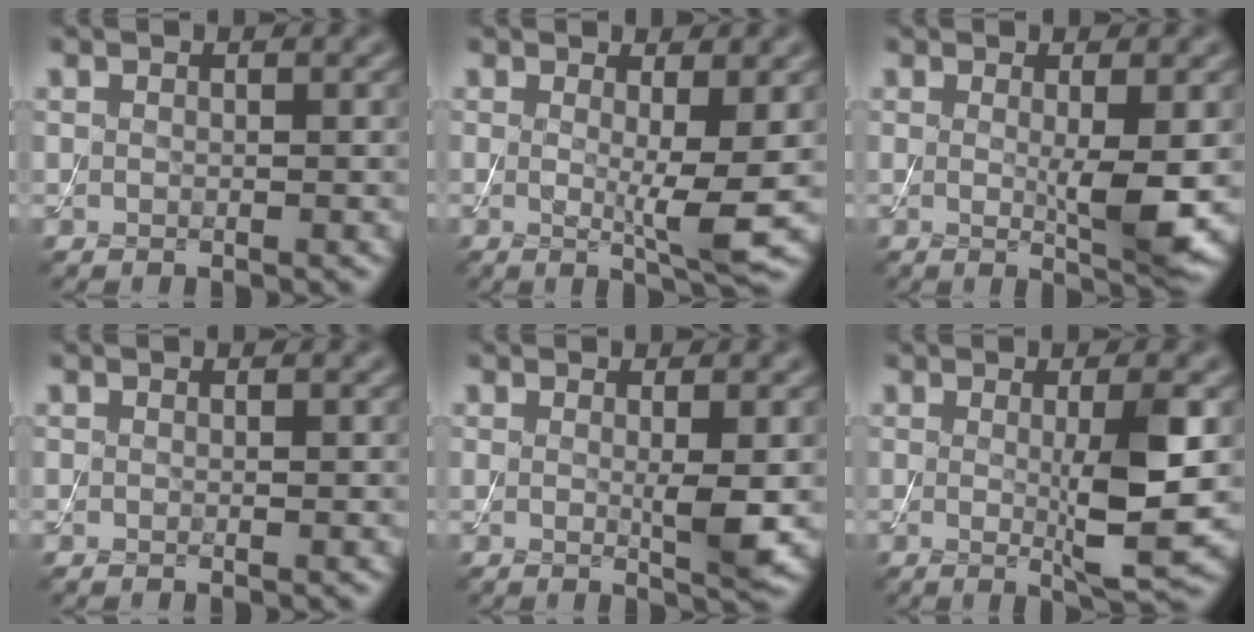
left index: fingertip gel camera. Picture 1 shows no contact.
{"total": 3.7, "force": [0.1, 0.4, 3.7], "torque": [-0.061, -0.017, 0.003]}
{"total": 3.6, "force": [0.1, 0.4, 3.6], "torque": [-0.057, -0.011, 0.005]}
{"total": 0.0}
{"total": 2.4, "force": [0.1, 0.2, 2.4], "torque": [-0.040, -0.009, 0.003]}
{"total": 5.2, "force": [0.0, 0.7, 5.1], "torque": [-0.083, -0.011, 0.004]}